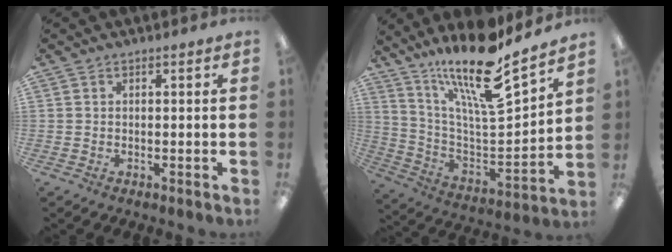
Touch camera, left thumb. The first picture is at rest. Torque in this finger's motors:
{"motor_torque": [1.22, 0.02, 1.37, -1.43, 0.14]}